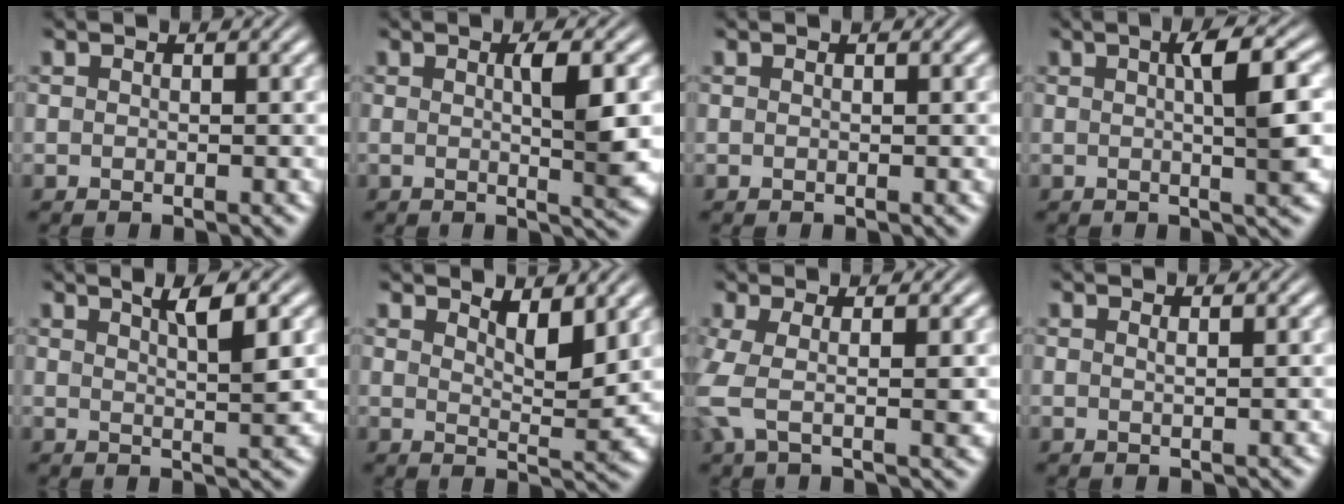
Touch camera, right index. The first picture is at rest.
{"total": 3.9, "force": [0.2, 0.2, 3.9], "torque": [-0.054, -0.003, 0.001]}
{"total": 0.0}
{"total": 4.2, "force": [0.4, 0.3, 4.1], "torque": [-0.059, 0.006, 0.004]}
{"total": 3.7, "force": [2.0, 0.3, 3.1], "torque": [-0.044, -0.007, 0.038]}
{"total": 3.4, "force": [2.3, 0.3, 2.5], "torque": [-0.034, -0.019, 0.043]}
{"total": 3.7, "force": [0.2, 1.6, 3.3], "torque": [-0.088, -0.012, 0.005]}
{"total": 0.8, "force": [0.4, -0.6, 0.4], "torque": [-0.005, -0.005, 0.011]}